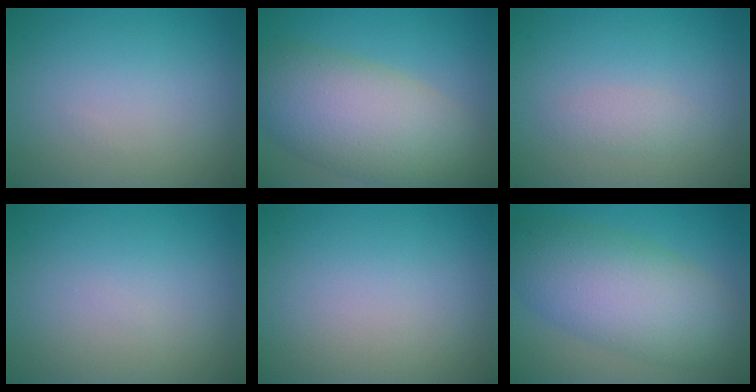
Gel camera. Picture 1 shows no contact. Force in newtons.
{"total": 10.0, "press": 10.0, "slide": 0.6}
{"total": 1.3, "press": 1.3, "slide": 0.1}
{"total": 0.0}
{"total": 0.0}
{"total": 8.6, "press": 8.6, "slide": 0.4}